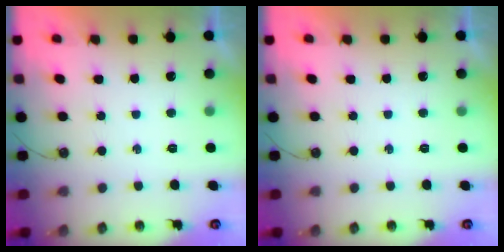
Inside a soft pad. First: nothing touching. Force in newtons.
{"total": 0.0}